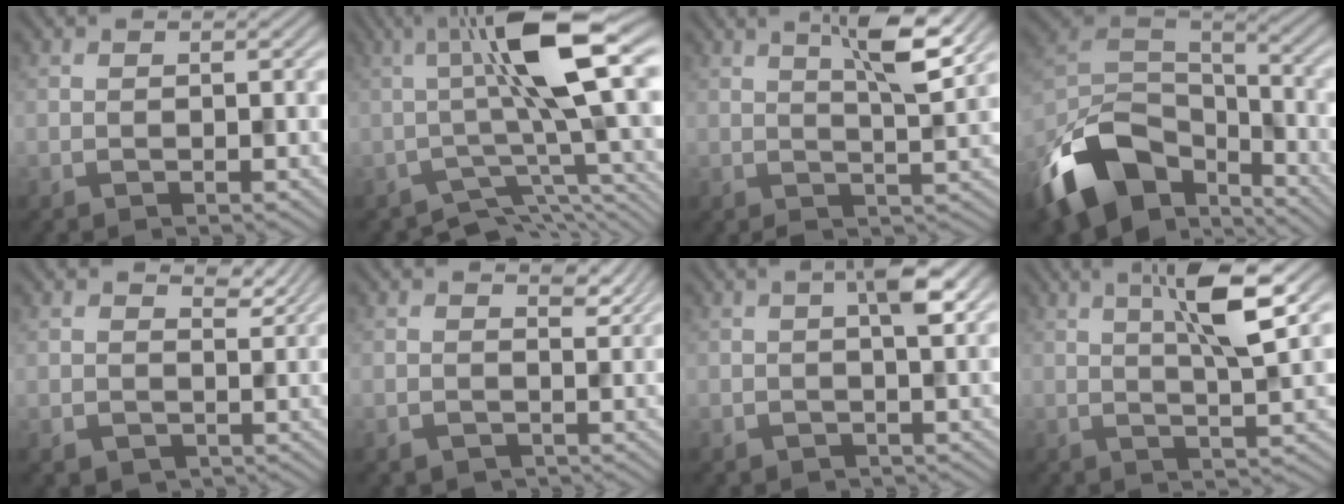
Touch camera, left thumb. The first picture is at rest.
{"total": 10.7, "force": [-1.5, 2.5, 10.3], "torque": [-0.153, 0.019, -0.035]}
{"total": 5.6, "force": [2.9, 0.5, 4.8], "torque": [-0.086, 0.004, 0.051]}
{"total": 14.9, "force": [-8.2, 8.8, 8.8], "torque": [-0.218, -0.026, -0.156]}
{"total": 3.7, "force": [2.3, 2.7, 1.1], "torque": [-0.030, -0.014, 0.039]}
{"total": 2.5, "force": [1.1, 2.1, 0.6], "torque": [-0.017, -0.018, 0.013]}
{"total": 3.4, "force": [0.8, 1.1, 3.1], "torque": [-0.048, 0.009, 0.008]}
{"total": 7.1, "force": [2.9, 0.6, 6.4], "torque": [-0.115, 0.008, 0.050]}